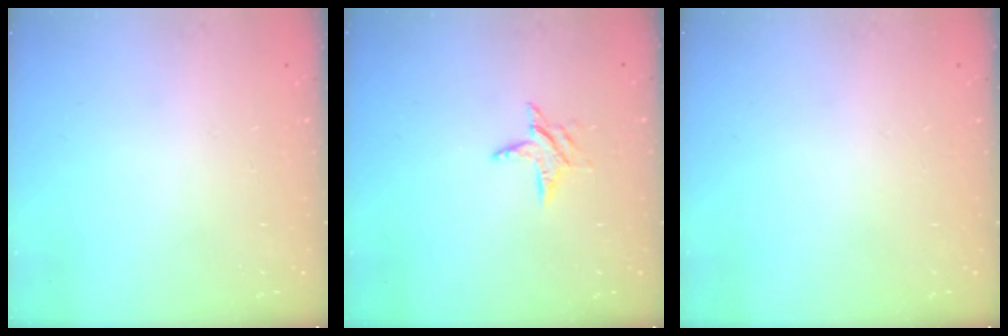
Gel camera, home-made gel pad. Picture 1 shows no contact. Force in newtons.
{"total": 5.6, "press": 5.6, "slide": 0.4}
{"total": 0.0}